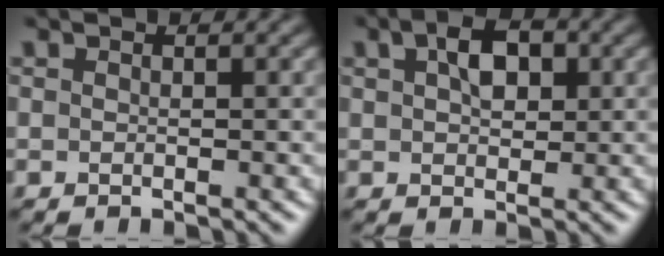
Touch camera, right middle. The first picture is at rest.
{"total": 3.6, "force": [1.2, 2.2, 2.6], "torque": [-0.045, 0.010, 0.019]}